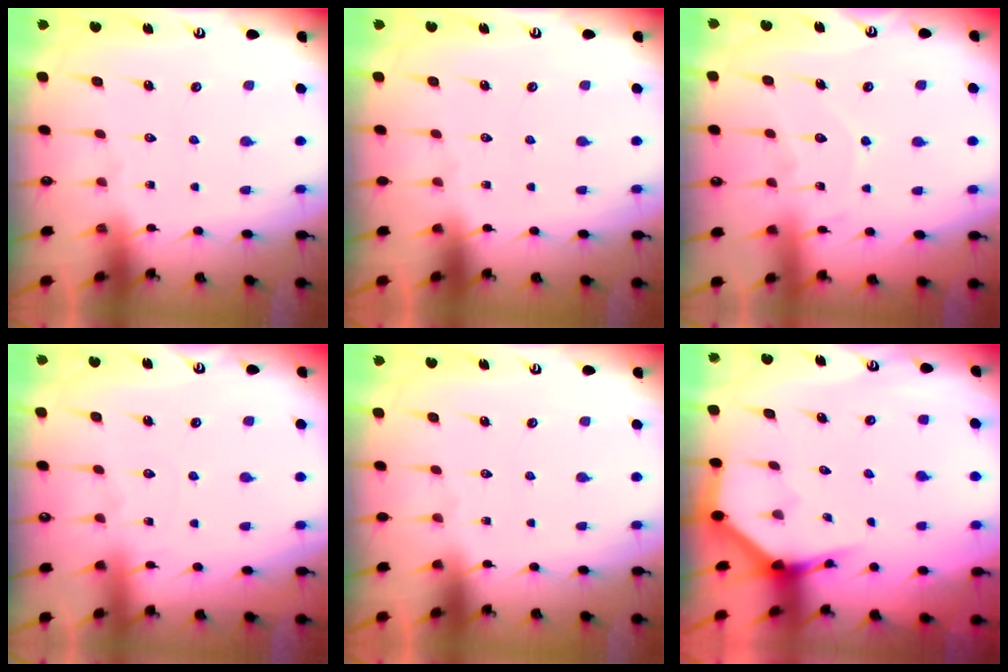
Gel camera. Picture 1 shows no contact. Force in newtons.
{"total": 0.0}
{"total": 8.8, "press": 8.8, "slide": 0.9}
{"total": 4.3, "press": 4.3, "slide": 0.5}
{"total": 0.0}
{"total": 3.8, "press": 3.8, "slide": 0.2}